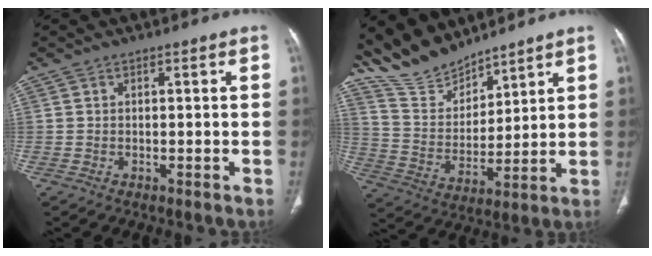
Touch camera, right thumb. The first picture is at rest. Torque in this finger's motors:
{"motor_torque": [1.14, 2.47, 0.33, 0.34, 0.30]}